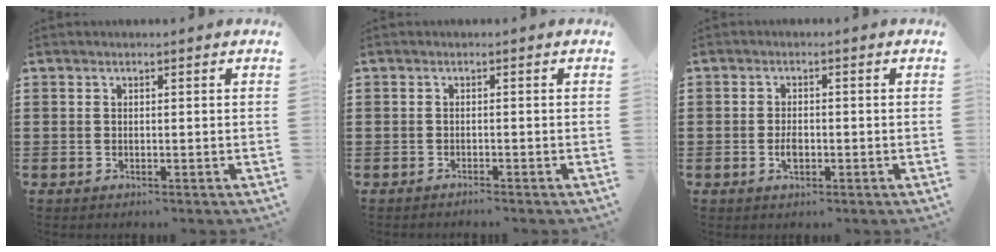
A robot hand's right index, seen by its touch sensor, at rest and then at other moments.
{"total": 0.8, "force": [-0.8, -0.1, 0.1], "torque": [-0.004, 0.000, -0.016]}
{"total": 2.4, "force": [-0.7, 1.1, 2.0], "torque": [-0.038, 0.000, -0.012]}